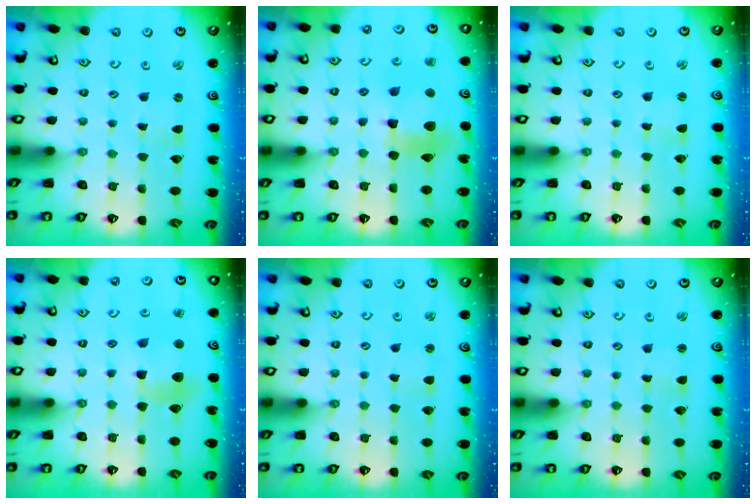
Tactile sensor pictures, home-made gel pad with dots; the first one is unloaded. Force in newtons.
{"total": 12.0, "press": 11.9, "slide": 1.7}
{"total": 0.9, "press": 0.9, "slide": 0.0}
{"total": 7.8, "press": 7.8, "slide": 0.6}
{"total": 2.1, "press": 2.0, "slide": 0.3}
{"total": 1.4, "press": 1.4, "slide": 0.1}